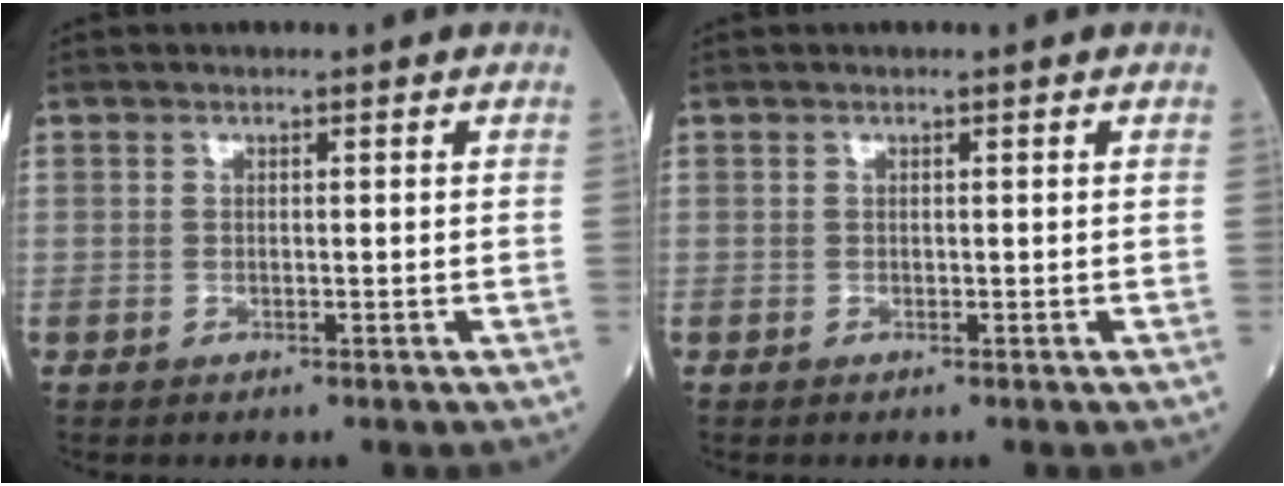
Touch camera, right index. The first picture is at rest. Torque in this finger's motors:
{"motor_torque": [0.00, 0.00, 0.00, 0.00]}